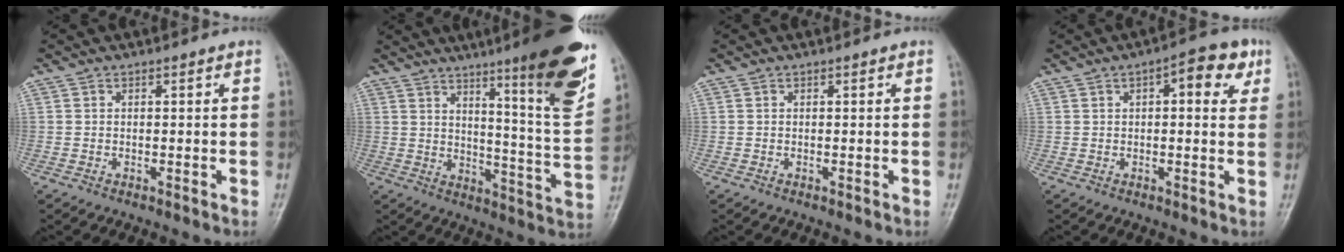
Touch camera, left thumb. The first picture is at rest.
{"total": 20.0, "force": [11.6, 2.0, 16.2], "torque": [-0.191, -0.065, 0.168]}
{"total": 0.0}
{"total": 7.6, "force": [2.8, 3.3, 6.3], "torque": [-0.060, 0.005, 0.028]}